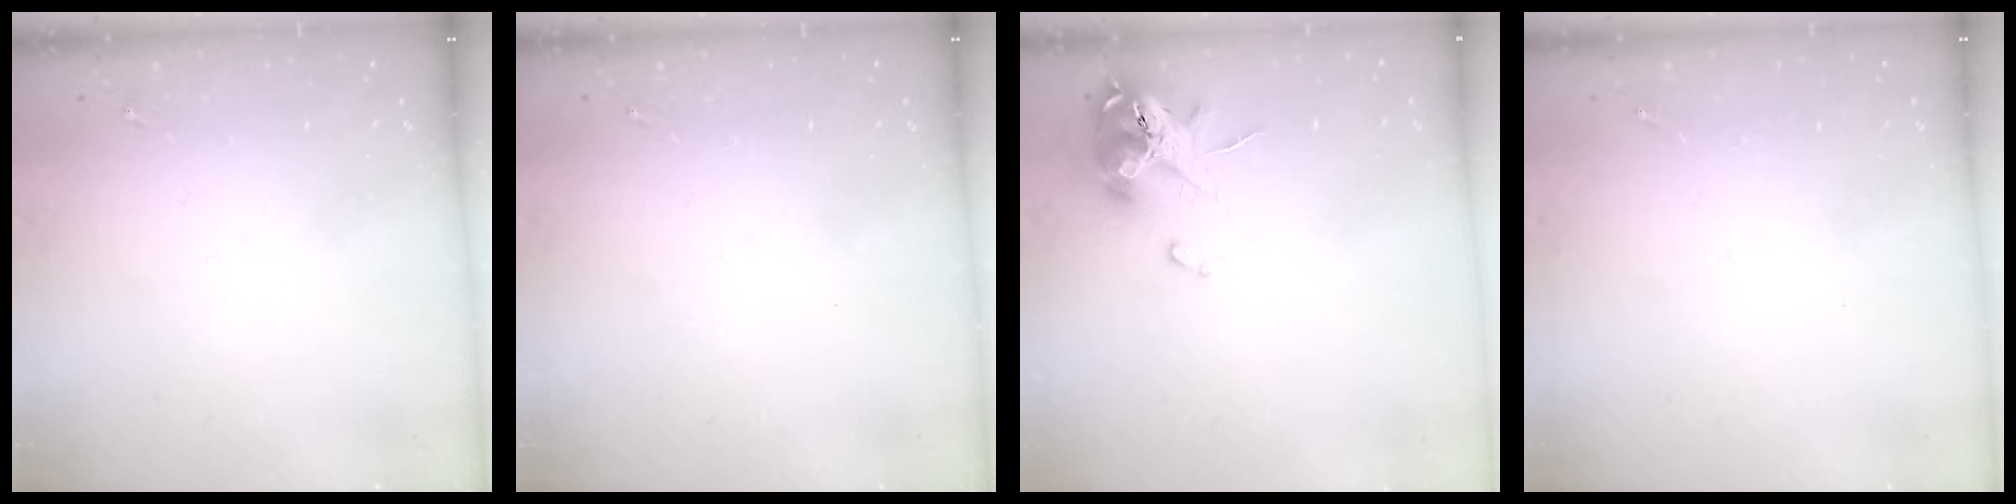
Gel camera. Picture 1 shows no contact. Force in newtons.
{"total": 0.0}
{"total": 11.3, "press": 11.2, "slide": 1.6}
{"total": 0.0}